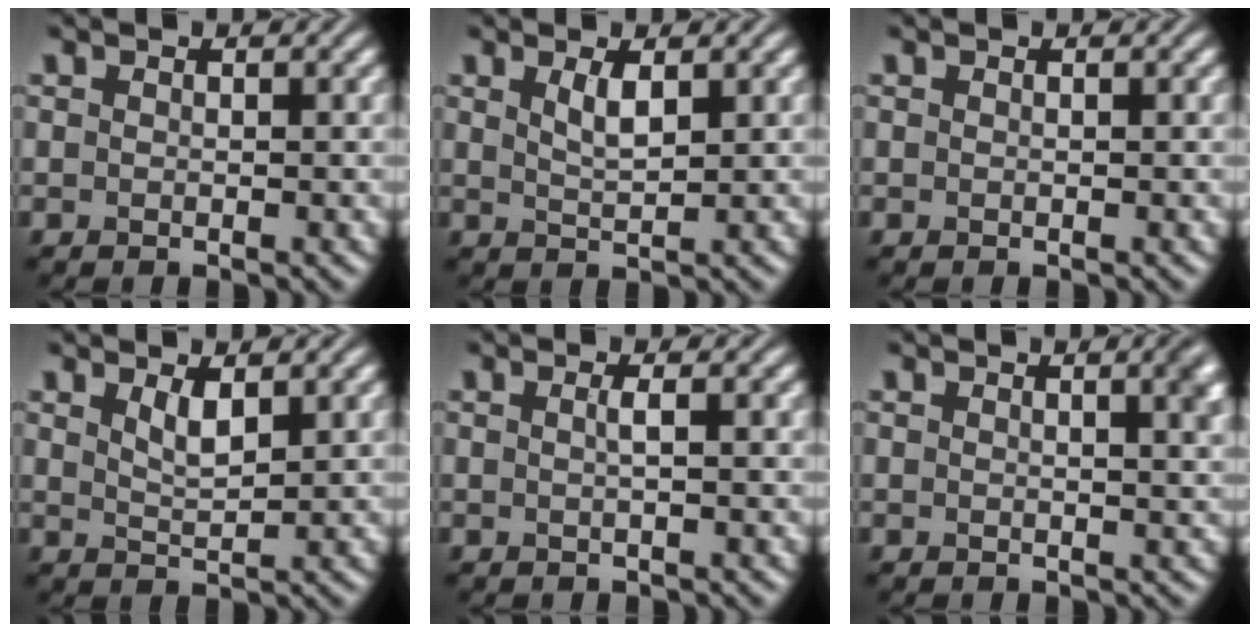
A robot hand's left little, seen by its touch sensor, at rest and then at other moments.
{"total": 1.8, "force": [1.0, 0.5, 1.5], "torque": [-0.030, -0.002, 0.020]}
{"total": 0.0}
{"total": 1.9, "force": [1.2, 0.5, 1.4], "torque": [-0.028, -0.005, 0.024]}
{"total": 1.2, "force": [0.1, 0.3, 1.1], "torque": [-0.018, 0.005, -0.001]}
{"total": 3.6, "force": [1.2, 1.4, 3.0], "torque": [-0.015, 0.013, 0.010]}